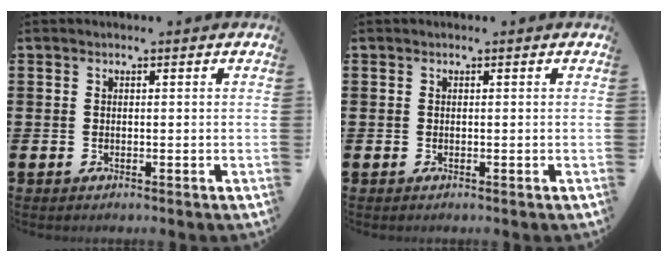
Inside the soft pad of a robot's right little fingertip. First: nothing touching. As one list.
[{"total": 0.0}]